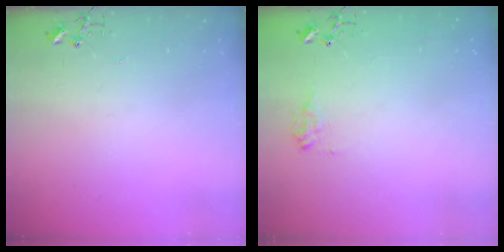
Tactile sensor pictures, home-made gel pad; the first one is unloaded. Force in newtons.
{"total": 8.0, "press": 8.0, "slide": 0.4}